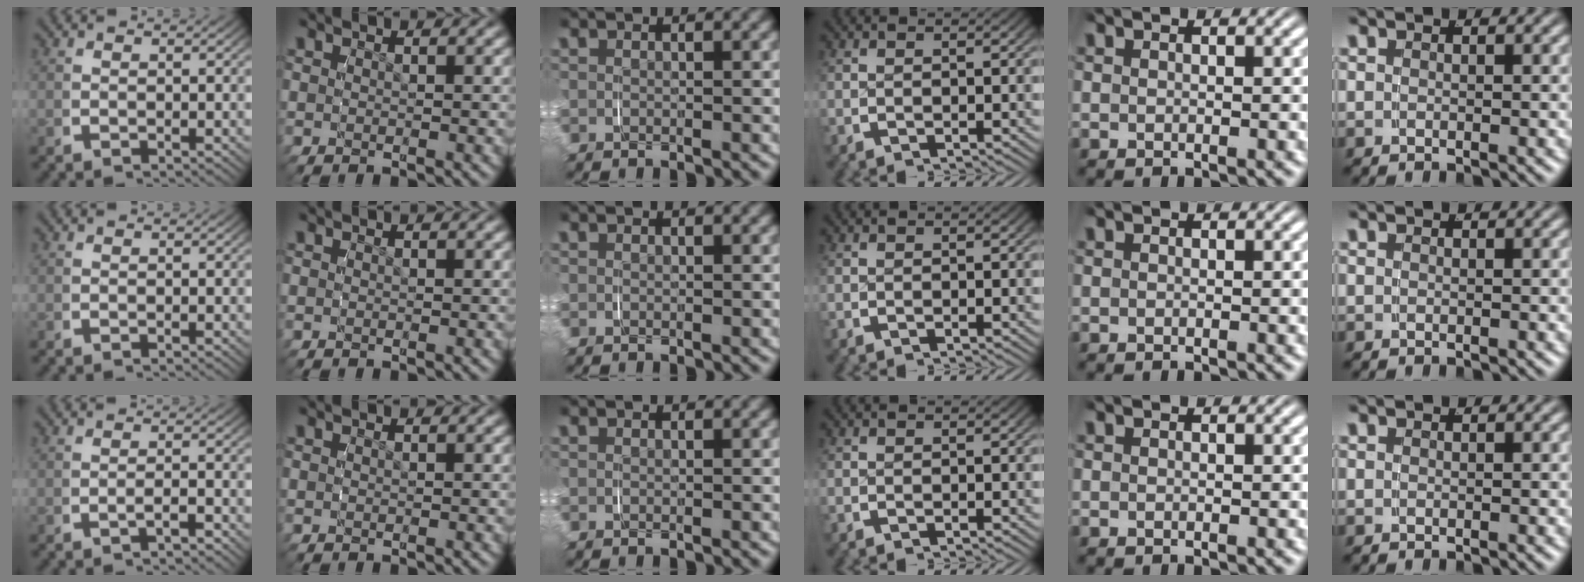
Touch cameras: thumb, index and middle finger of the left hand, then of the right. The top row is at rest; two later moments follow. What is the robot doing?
{"motion": "grasp_and_lifting", "object": "paper"}